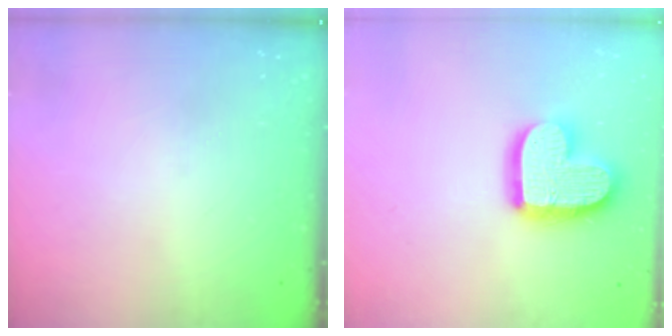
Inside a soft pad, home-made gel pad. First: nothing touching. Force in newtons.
{"total": 16.7, "press": 16.6, "slide": 1.2}